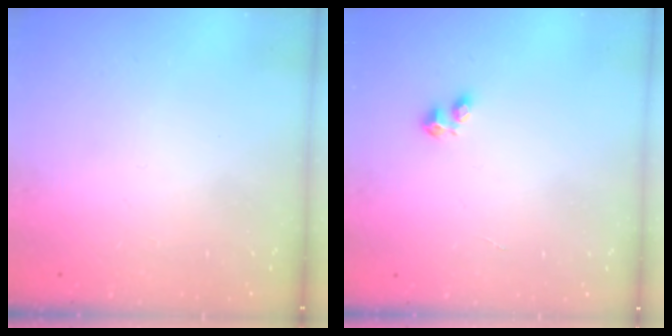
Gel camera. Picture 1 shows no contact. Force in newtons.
{"total": 2.9, "press": 2.8, "slide": 0.5}